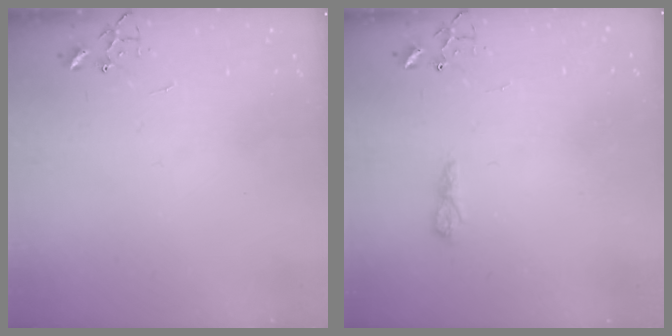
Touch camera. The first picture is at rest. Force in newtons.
{"total": 5.5, "press": 5.5, "slide": 0.6}